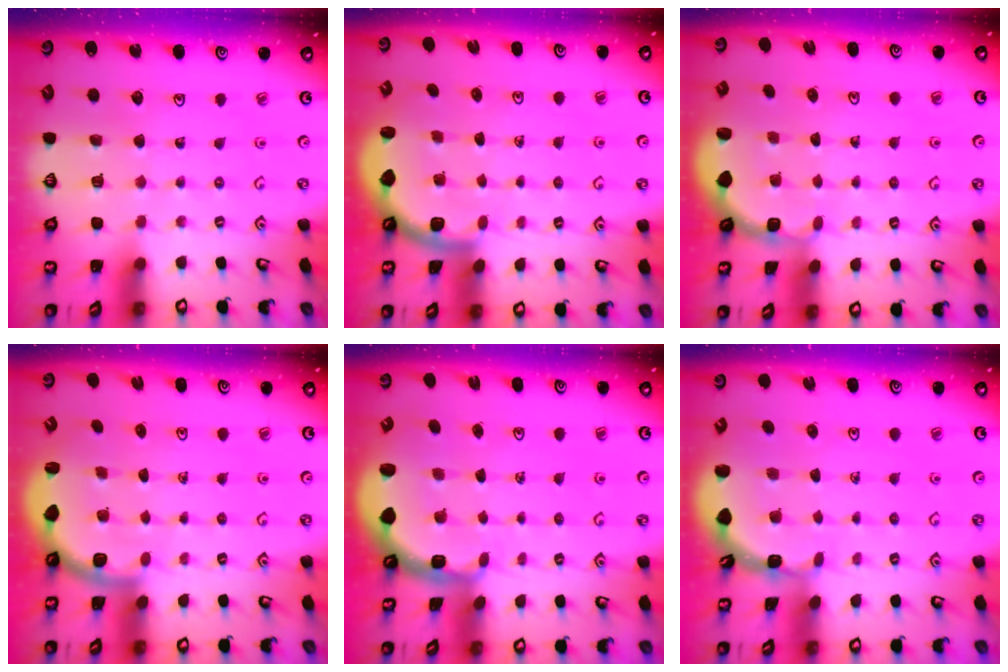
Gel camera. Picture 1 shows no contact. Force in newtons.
{"total": 1.8, "press": 1.8, "slide": 0.1}
{"total": 1.9, "press": 1.8, "slide": 0.8}
{"total": 2.5, "press": 2.5, "slide": 0.6}
{"total": 2.1, "press": 1.9, "slide": 0.8}
{"total": 1.7, "press": 1.7, "slide": 0.0}